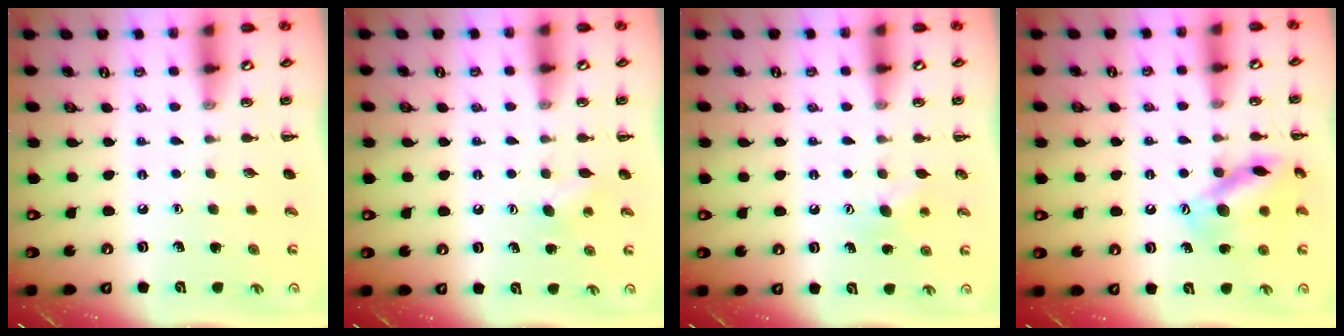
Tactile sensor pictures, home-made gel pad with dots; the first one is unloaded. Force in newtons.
{"total": 4.6, "press": 4.5, "slide": 1.2}
{"total": 6.5, "press": 6.3, "slide": 1.5}
{"total": 14.6, "press": 14.6, "slide": 1.2}